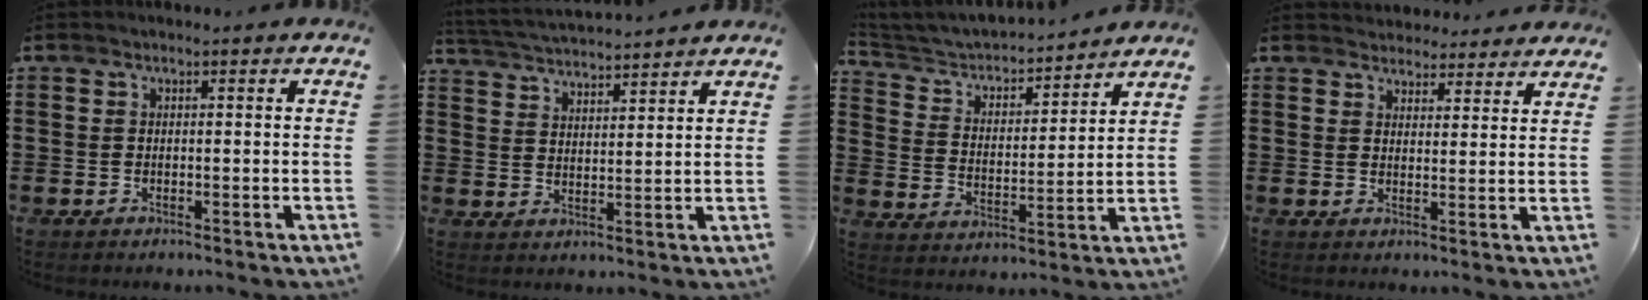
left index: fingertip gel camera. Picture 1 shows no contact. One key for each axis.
{"total": 3.4, "fx": 3.4, "fy": -0.5, "fz": 0.1, "tx": -0.017, "ty": -0.023, "tz": 0.057}
{"total": 4.1, "fx": 3.9, "fy": 0.9, "fz": 0.8, "tx": -0.040, "ty": -0.029, "tz": 0.057}
{"total": 3.5, "fx": 3.4, "fy": 0.7, "fz": -0.2, "tx": -0.008, "ty": -0.011, "tz": 0.065}